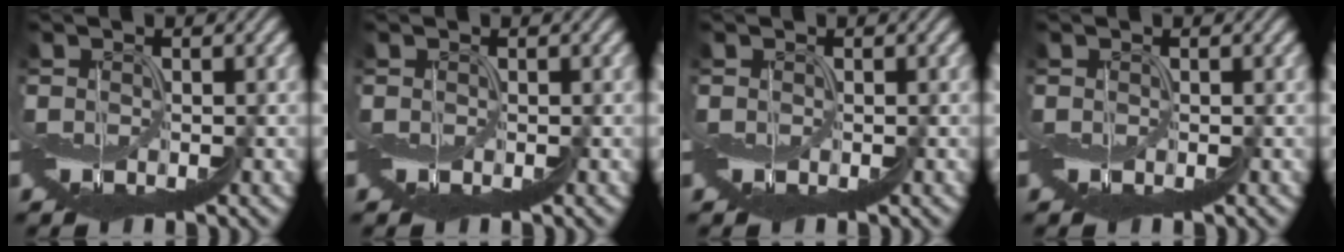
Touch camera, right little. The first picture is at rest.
{"total": 0.0}
{"total": 0.0}
{"total": 0.0}